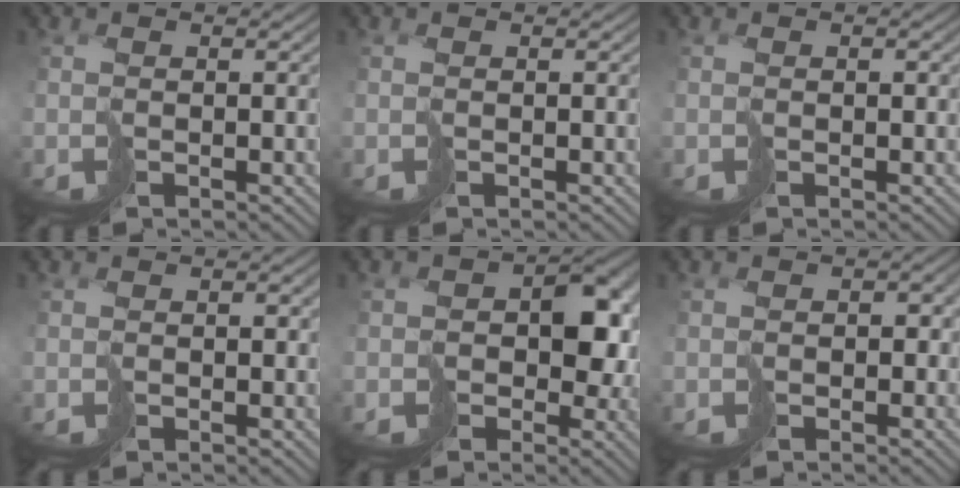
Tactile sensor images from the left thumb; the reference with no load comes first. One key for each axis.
{"total": 0.0}
{"total": 0.6, "fx": 0.0, "fy": 0.5, "fz": 0.3, "tx": -0.006, "ty": 0.000, "tz": 0.000}
{"total": 0.9, "fx": 0.0, "fy": 0.7, "fz": 0.5, "tx": -0.006, "ty": -0.001, "tz": 0.000}
{"total": 6.5, "fx": -0.4, "fy": 5.1, "fz": 4.0, "tx": -0.049, "ty": -0.006, "tz": -0.007}
{"total": 2.2, "fx": -0.7, "fy": 2.0, "fz": 0.8, "tx": -0.006, "ty": -0.003, "tz": -0.009}